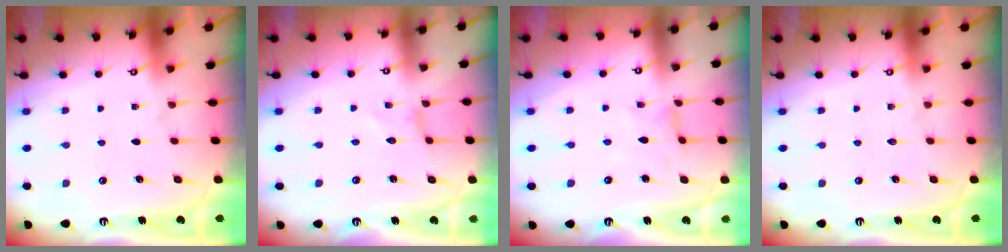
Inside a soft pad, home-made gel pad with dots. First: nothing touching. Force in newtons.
{"total": 0.0}
{"total": 0.0}
{"total": 0.0}